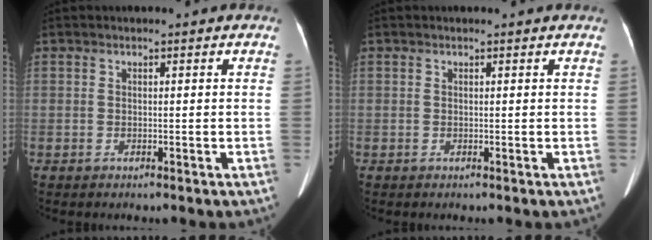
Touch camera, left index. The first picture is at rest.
{"total": 0.6, "force": [0.5, 0.0, 0.1], "torque": [-0.003, 0.002, 0.005]}